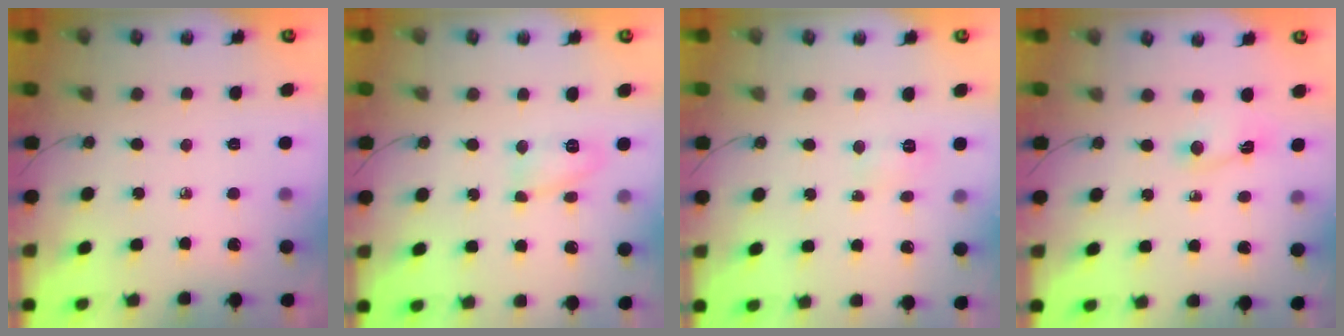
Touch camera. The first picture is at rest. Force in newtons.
{"total": 8.9, "press": 7.6, "slide": 4.5}
{"total": 3.7, "press": 3.6, "slide": 0.5}
{"total": 1.8, "press": 1.8, "slide": 0.3}